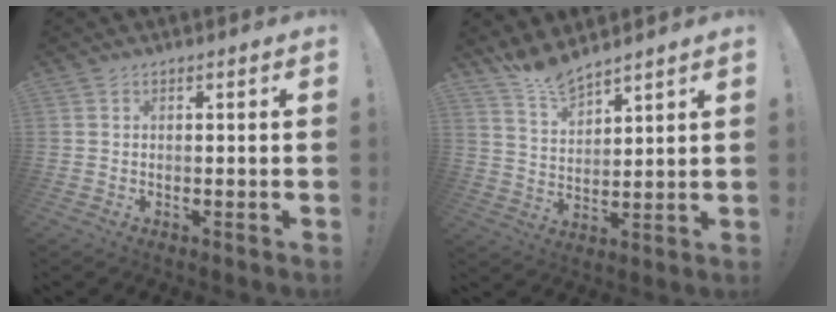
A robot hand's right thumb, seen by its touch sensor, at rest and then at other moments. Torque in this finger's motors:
{"motor_torque": [-0.18, 0.21, -0.20, 0.20, -0.02]}